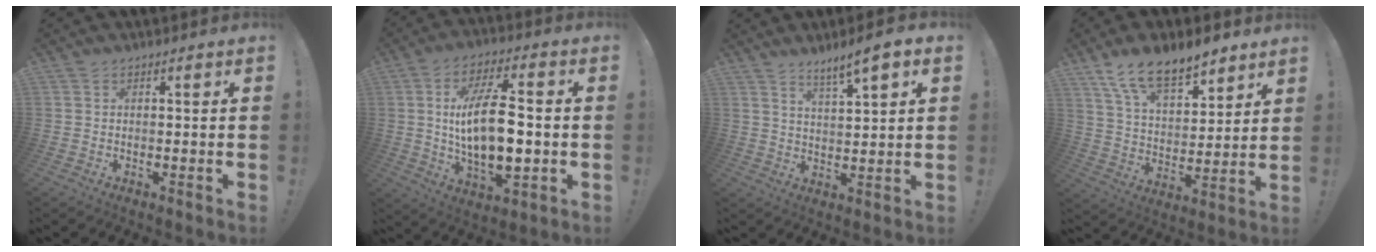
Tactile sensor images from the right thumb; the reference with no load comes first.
{"total": 17.7, "force": [-0.2, 7.7, 16.0], "torque": [-0.289, -0.003, -0.010]}
{"total": 7.0, "force": [5.1, 0.8, 4.7], "torque": [-0.075, -0.029, 0.084]}
{"total": 14.1, "force": [10.4, 6.2, 7.2], "torque": [-0.127, -0.061, 0.192]}